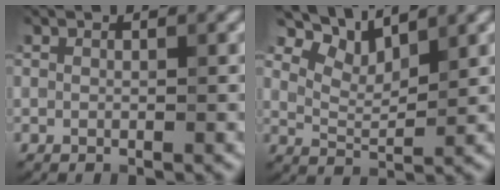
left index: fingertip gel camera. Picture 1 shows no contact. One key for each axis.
{"total": 4.2, "fx": 3.7, "fy": 1.1, "fz": 1.5, "tx": -0.036, "ty": 0.000, "tz": 0.068}